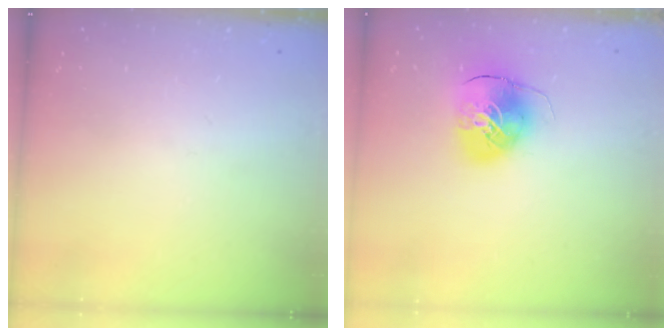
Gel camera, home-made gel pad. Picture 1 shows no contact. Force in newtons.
{"total": 10.4, "press": 10.2, "slide": 1.8}